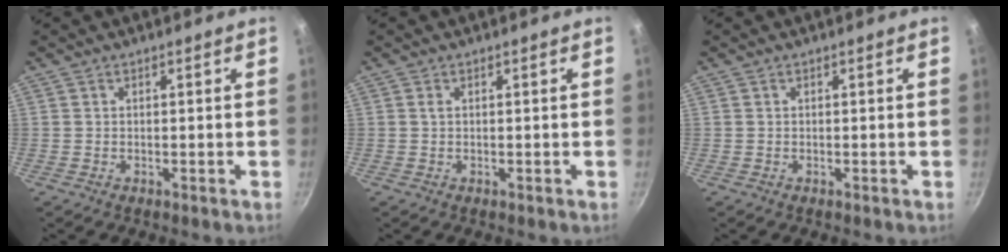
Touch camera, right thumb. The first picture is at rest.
{"total": 0.6, "force": [0.1, 0.3, 0.5], "torque": [-0.011, 0.002, 0.001]}
{"total": 0.0}